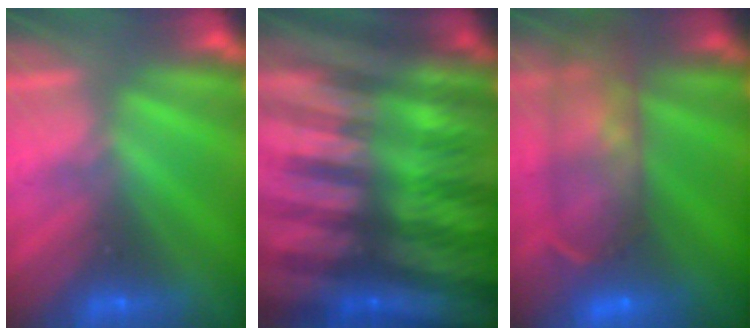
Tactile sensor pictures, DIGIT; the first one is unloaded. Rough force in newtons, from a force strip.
{"total": 6.0}
{"total": 6.7}